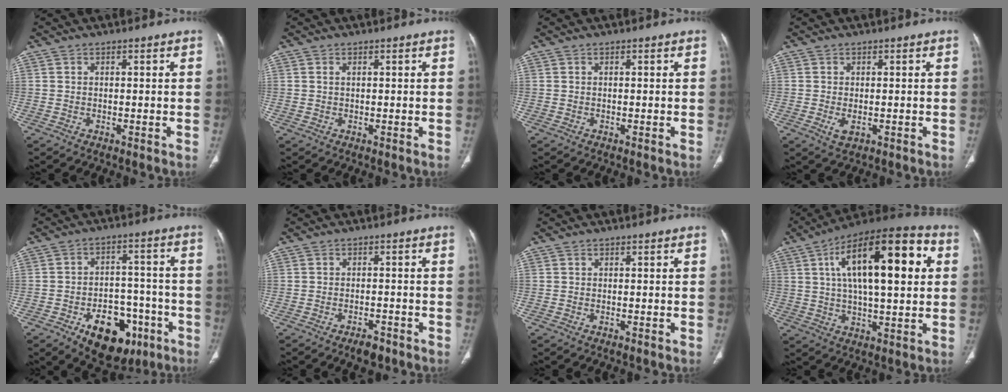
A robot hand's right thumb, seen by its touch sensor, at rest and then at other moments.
{"total": 0.6, "force": [0.3, 0.3, 0.4], "torque": [-0.010, 0.003, 0.007]}
{"total": 0.0}
{"total": 2.2, "force": [-0.6, 1.1, 1.7], "torque": [-0.034, -0.005, -0.008]}
{"total": 15.5, "force": [-7.7, 9.4, 9.6], "torque": [-0.094, 0.045, -0.103]}
{"total": 3.5, "force": [-2.6, 1.4, 1.9], "torque": [-0.029, 0.009, -0.037]}
{"total": 0.0}
{"total": 22.7, "force": [5.6, 8.6, 20.2], "torque": [-0.309, 0.015, 0.079]}